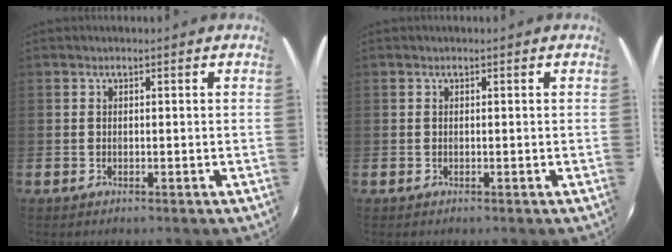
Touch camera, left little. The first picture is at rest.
{"total": 0.0}